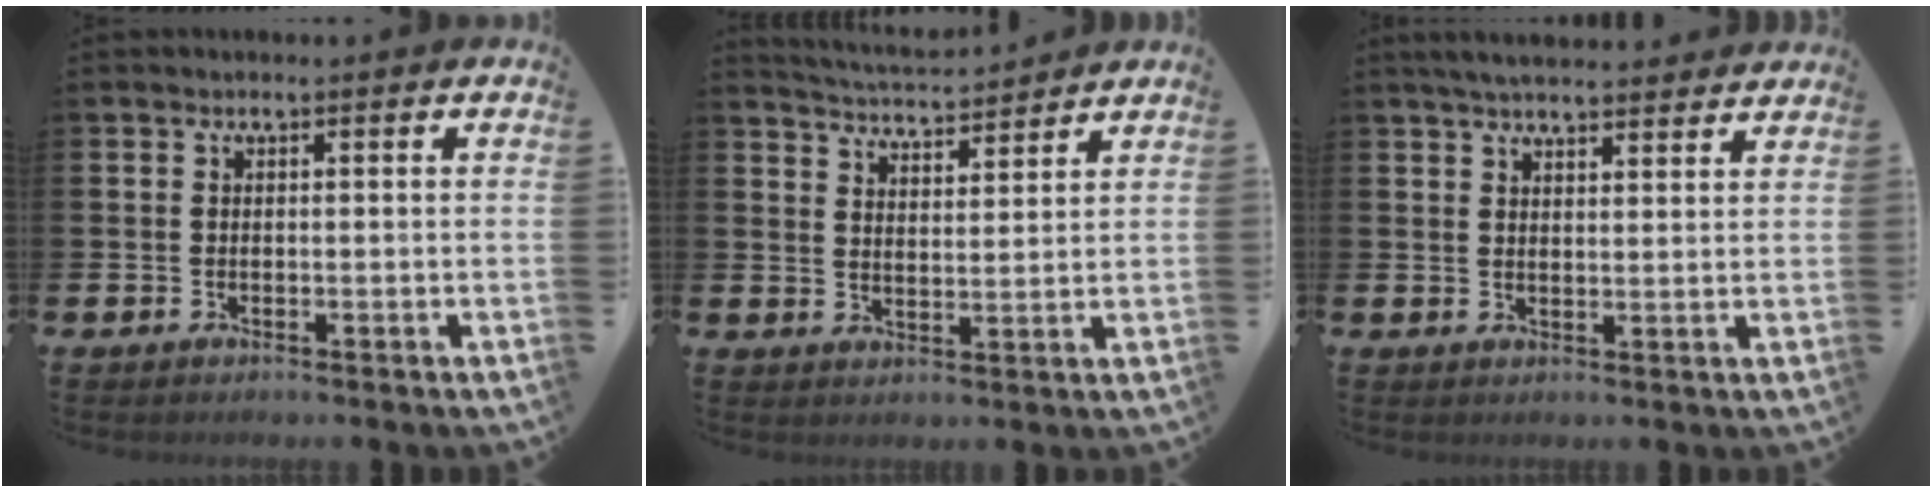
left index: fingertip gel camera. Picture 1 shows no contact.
{"total": 4.7, "force": [4.7, 0.1, 0.0], "torque": [-0.018, -0.030, 0.085]}
{"total": 4.2, "force": [4.1, 0.4, 0.9], "torque": [-0.022, -0.017, 0.074]}